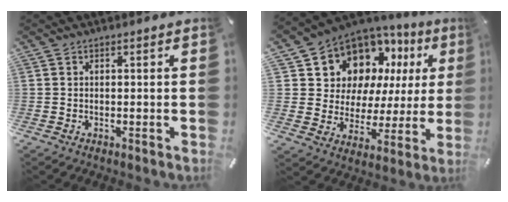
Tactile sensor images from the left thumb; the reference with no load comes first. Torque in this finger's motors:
{"motor_torque": [2.49, 2.52, 1.48, -1.29, 0.11]}